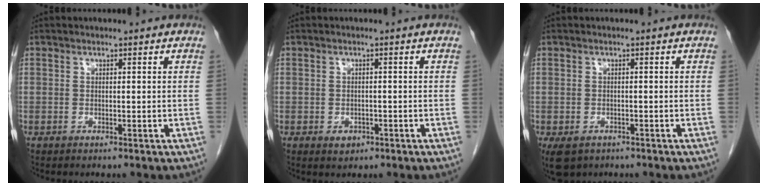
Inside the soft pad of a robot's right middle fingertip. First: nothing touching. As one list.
[{"total": 1.9, "force": [-0.9, 1.4, 0.9], "torque": [-0.010, 0.003, -0.006]}, {"total": 4.8, "force": [-2.9, 3.1, 2.1], "torque": [-0.036, -0.006, -0.041]}]